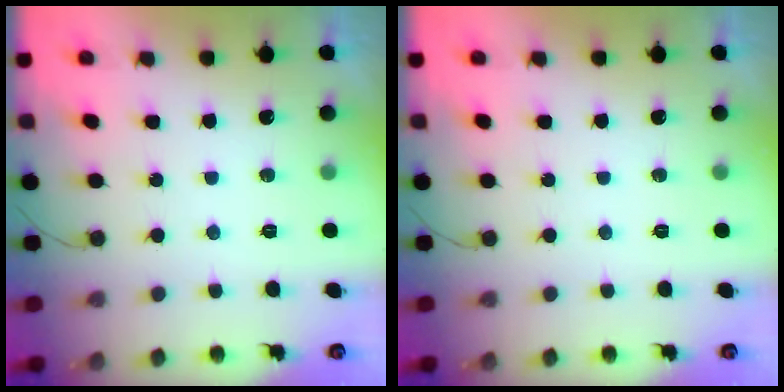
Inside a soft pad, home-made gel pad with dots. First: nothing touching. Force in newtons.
{"total": 0.0}